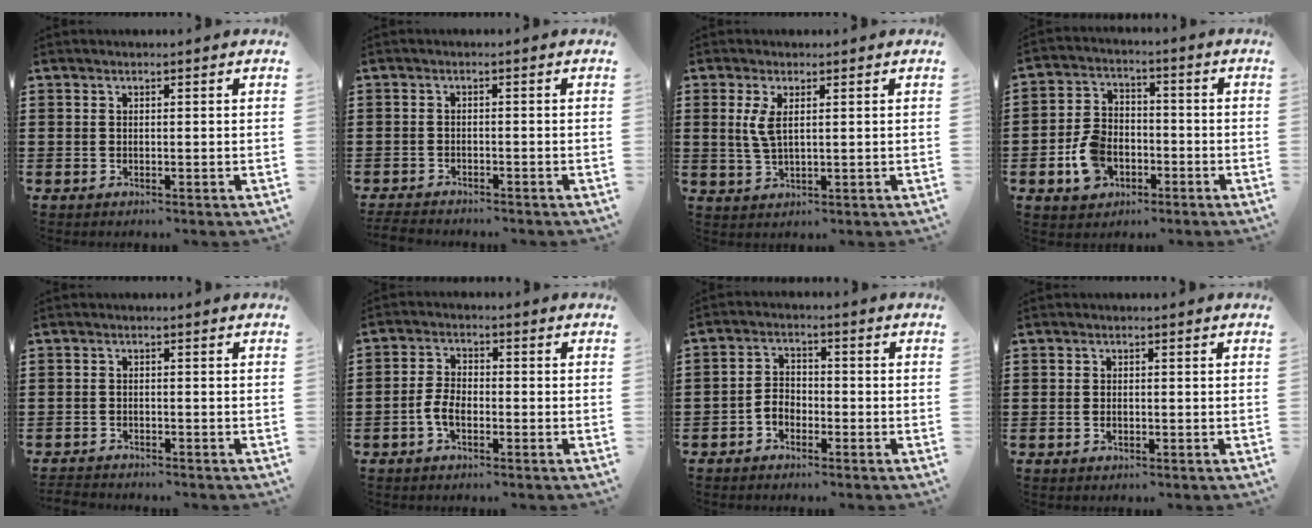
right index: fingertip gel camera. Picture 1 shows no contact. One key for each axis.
{"total": 1.7, "fx": -1.7, "fy": 0.3, "fz": 0.1, "tx": -0.014, "ty": -0.002, "tz": -0.039}
{"total": 3.9, "fx": 1.0, "fy": 1.3, "fz": 3.6, "tx": -0.088, "ty": 0.000, "tz": 0.011}
{"total": 6.8, "fx": -2.7, "fy": 5.0, "fz": 3.7, "tx": -0.095, "ty": 0.012, "tz": -0.054}
{"total": 1.4, "fx": -1.3, "fy": 0.2, "fz": -0.1, "tx": -0.004, "ty": 0.002, "tz": -0.030}
{"total": 3.8, "fx": -1.6, "fy": 1.9, "fz": 2.9, "tx": -0.071, "ty": -0.003, "tz": -0.035}
{"total": 2.7, "fx": -1.7, "fy": 1.8, "fz": 1.1, "tx": -0.032, "ty": 0.004, "tz": -0.039}
{"total": 0.9, "fx": -0.4, "fy": 0.5, "fz": 0.6, "tx": -0.013, "ty": -0.003, "tz": -0.006}